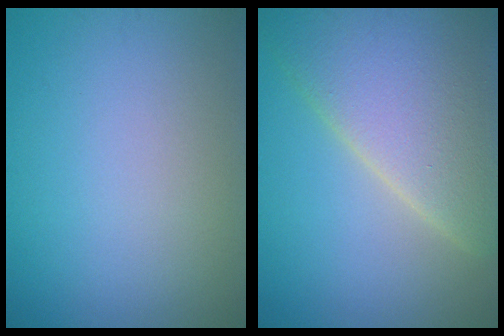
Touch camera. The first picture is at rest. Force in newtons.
{"total": 10.8, "press": 10.8, "slide": 0.8}